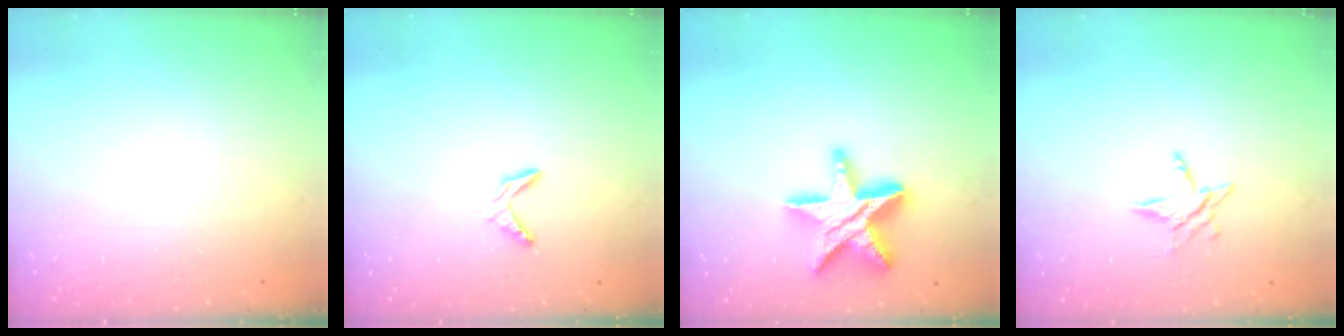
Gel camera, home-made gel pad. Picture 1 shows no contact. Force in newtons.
{"total": 4.0, "press": 4.0, "slide": 0.3}
{"total": 17.2, "press": 17.2, "slide": 1.1}
{"total": 5.7, "press": 5.7, "slide": 0.3}